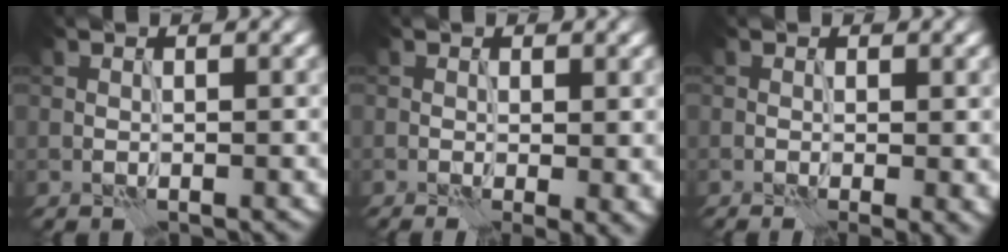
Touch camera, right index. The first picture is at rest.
{"total": 2.7, "force": [-0.4, 0.6, 2.6], "torque": [-0.035, -0.006, -0.005]}
{"total": 2.0, "force": [-0.3, 0.3, 1.9], "torque": [-0.026, -0.005, -0.005]}